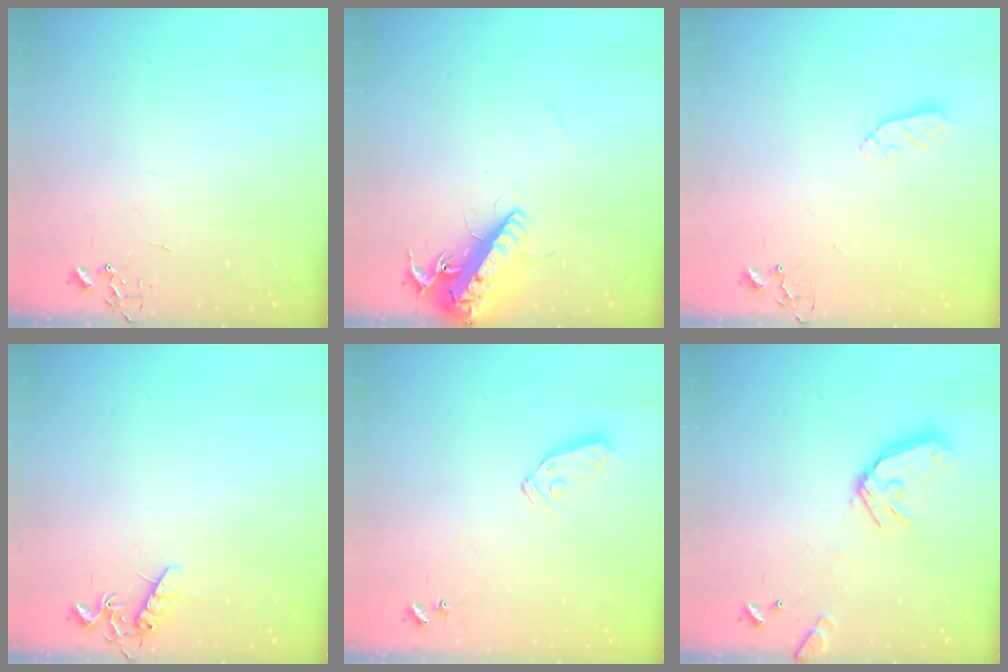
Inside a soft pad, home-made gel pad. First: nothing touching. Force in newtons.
{"total": 16.5, "press": 16.2, "slide": 3.1}
{"total": 6.0, "press": 6.0, "slide": 0.3}
{"total": 8.0, "press": 8.0, "slide": 0.4}
{"total": 6.5, "press": 6.5, "slide": 0.4}
{"total": 14.4, "press": 14.2, "slide": 2.1}